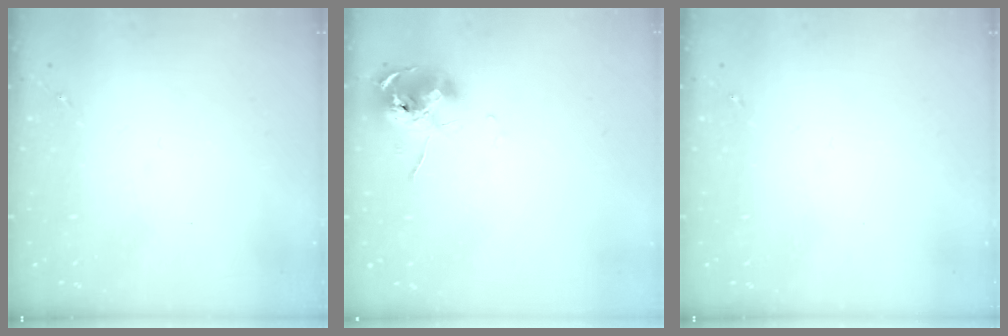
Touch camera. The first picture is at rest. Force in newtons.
{"total": 10.5, "press": 10.4, "slide": 1.0}
{"total": 0.0}